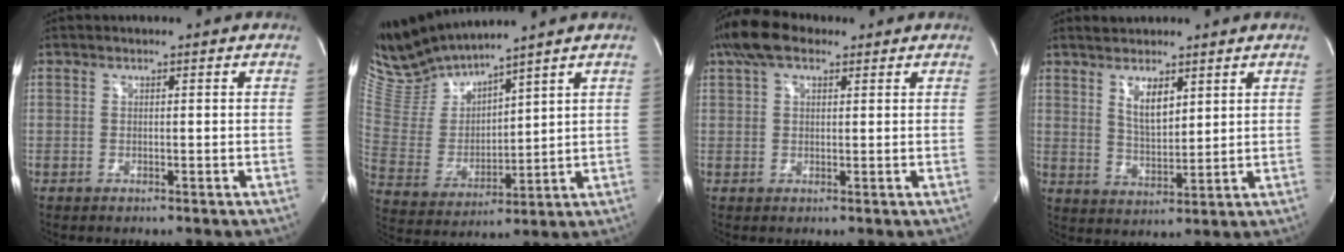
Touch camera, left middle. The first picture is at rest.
{"total": 10.1, "force": [9.8, -0.3, 2.1], "torque": [-0.068, -0.003, 0.218]}
{"total": 6.3, "force": [4.1, 2.9, 3.9], "torque": [-0.085, 0.037, 0.074]}
{"total": 6.8, "force": [3.9, 2.7, 4.9], "torque": [-0.103, 0.001, 0.075]}